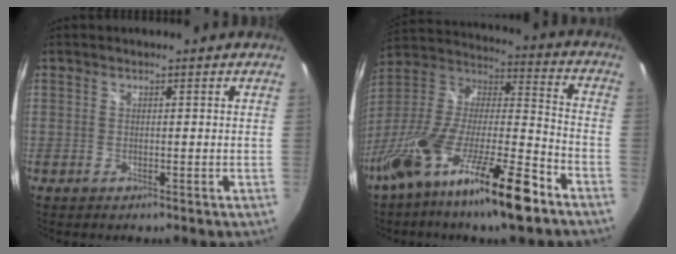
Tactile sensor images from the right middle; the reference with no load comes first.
{"total": 23.7, "force": [-14.5, 4.2, 18.3], "torque": [-0.326, -0.035, -0.261]}